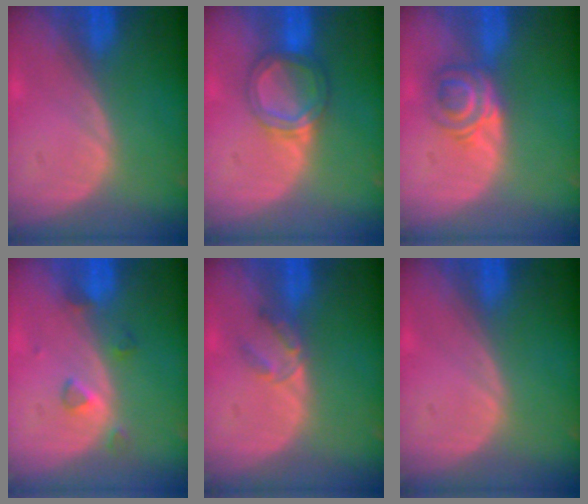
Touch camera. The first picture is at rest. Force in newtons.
{"total": 5.3, "press": 5.0, "slide": 1.7}
{"total": 5.9, "press": 4.9, "slide": 3.2}
{"total": 3.0, "press": 2.8, "slide": 0.9}
{"total": 2.7, "press": 2.5, "slide": 1.0}
{"total": 0.0}